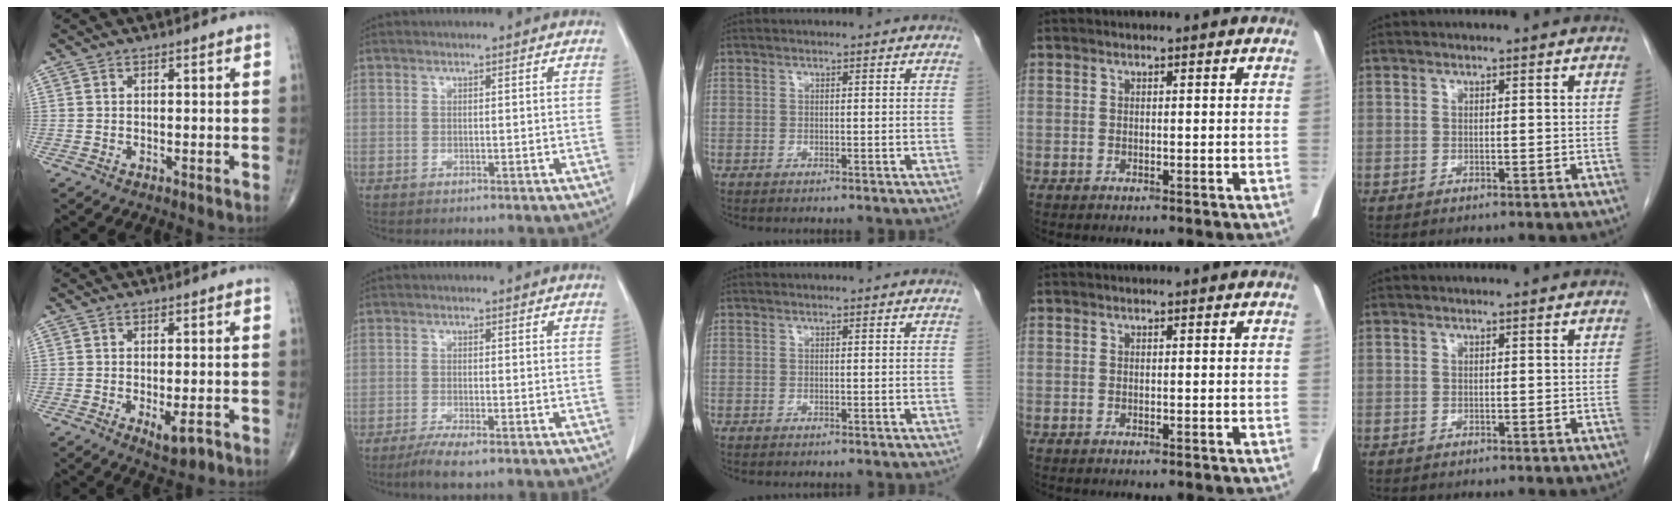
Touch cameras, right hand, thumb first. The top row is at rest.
{"thumb": {"total": 4.0, "force": [-1.5, 1.5, 3.4], "torque": [-0.043, -0.005, -0.016]}, "index": {"total": 3.9, "force": [-2.6, 0.4, 2.8], "torque": [-0.054, -0.009, -0.048]}}